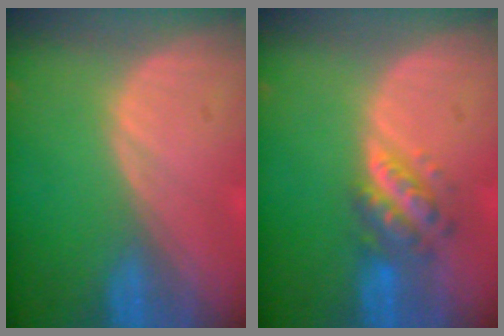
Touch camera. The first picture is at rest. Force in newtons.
{"total": 5.8, "press": 5.3, "slide": 2.4}